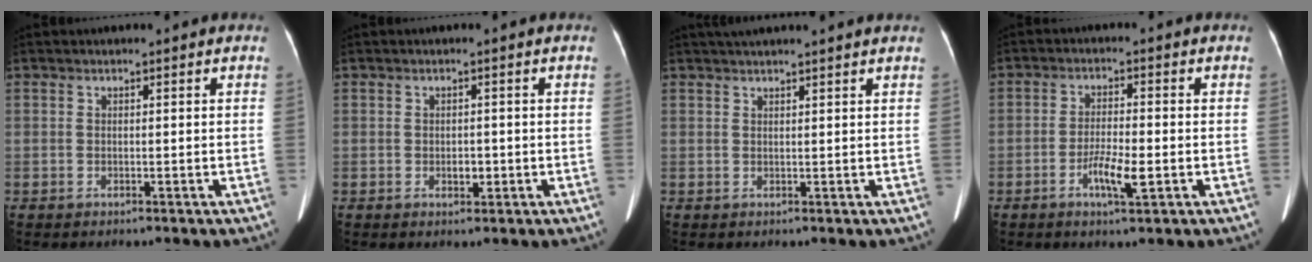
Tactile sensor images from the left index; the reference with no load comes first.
{"total": 1.6, "force": [-0.4, 1.0, 1.2], "torque": [-0.020, 0.001, -0.002]}
{"total": 7.7, "force": [6.9, -0.3, 3.5], "torque": [-0.052, 0.035, 0.086]}
{"total": 4.9, "force": [-1.8, 0.8, 4.5], "torque": [-0.086, -0.003, -0.032]}